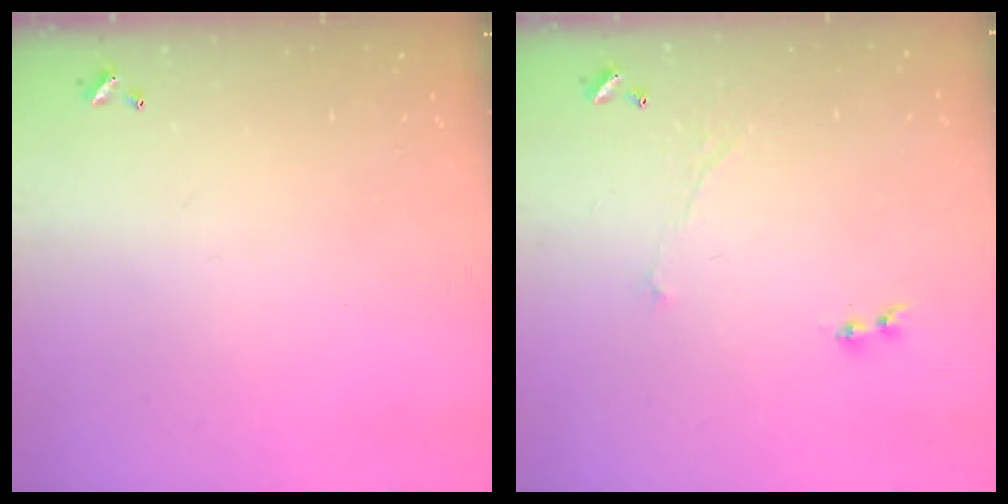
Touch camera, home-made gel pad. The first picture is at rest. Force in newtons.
{"total": 1.2, "press": 0.7, "slide": 1.0}